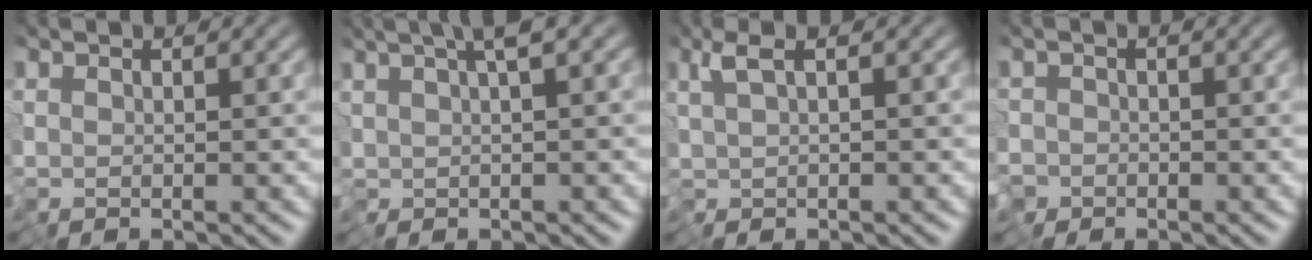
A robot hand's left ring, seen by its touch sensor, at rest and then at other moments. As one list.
[{"total": 3.6, "force": [1.8, 0.7, 3.0], "torque": [-0.054, 0.012, 0.033]}, {"total": 1.7, "force": [0.2, 0.4, 1.6], "torque": [-0.037, 0.000, 0.006]}, {"total": 1.4, "force": [-0.8, 1.1, 0.1], "torque": [-0.003, -0.009, -0.021]}]